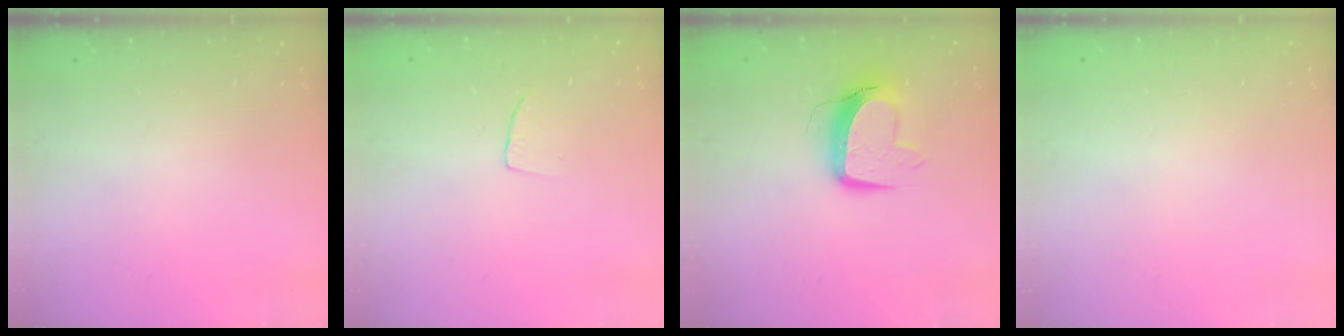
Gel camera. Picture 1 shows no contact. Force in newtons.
{"total": 2.9, "press": 2.9, "slide": 0.2}
{"total": 10.9, "press": 10.8, "slide": 1.2}
{"total": 0.7, "press": 0.6, "slide": 0.3}